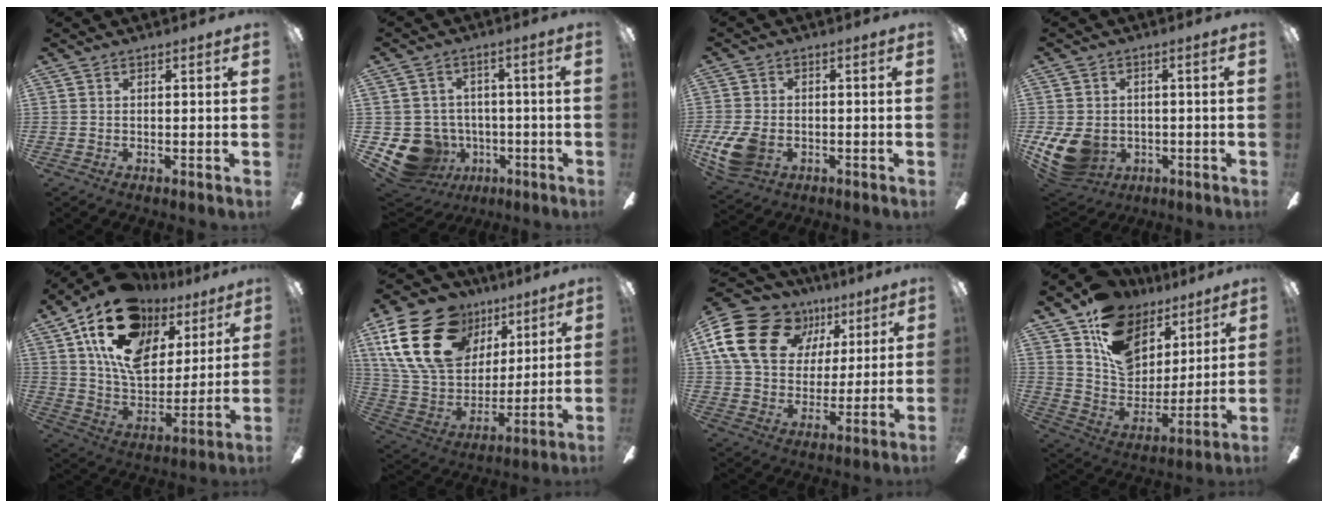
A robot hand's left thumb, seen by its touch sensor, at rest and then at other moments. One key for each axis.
{"total": 13.1, "fx": -4.9, "fy": 10.9, "fz": 5.4, "tx": -0.138, "ty": 0.030, "tz": -0.076}
{"total": 9.9, "fx": -2.6, "fy": 7.0, "fz": 6.5, "tx": -0.154, "ty": 0.006, "tz": -0.042}
{"total": 11.3, "fx": -2.9, "fy": 9.0, "fz": 6.2, "tx": -0.144, "ty": 0.004, "tz": -0.051}
{"total": 21.6, "fx": 11.6, "fy": 13.2, "fz": 12.6, "tx": -0.230, "ty": -0.056, "tz": 0.207}
{"total": 24.2, "fx": 12.2, "fy": 16.3, "fz": 13.1, "tx": -0.276, "ty": -0.044, "tz": 0.233}
{"total": 21.9, "fx": 10.1, "fy": 15.7, "fz": 11.5, "tx": -0.212, "ty": -0.032, "tz": 0.188}
{"total": 16.7, "fx": 9.9, "fy": 11.2, "fz": 7.5, "tx": -0.140, "ty": -0.054, "tz": 0.190}